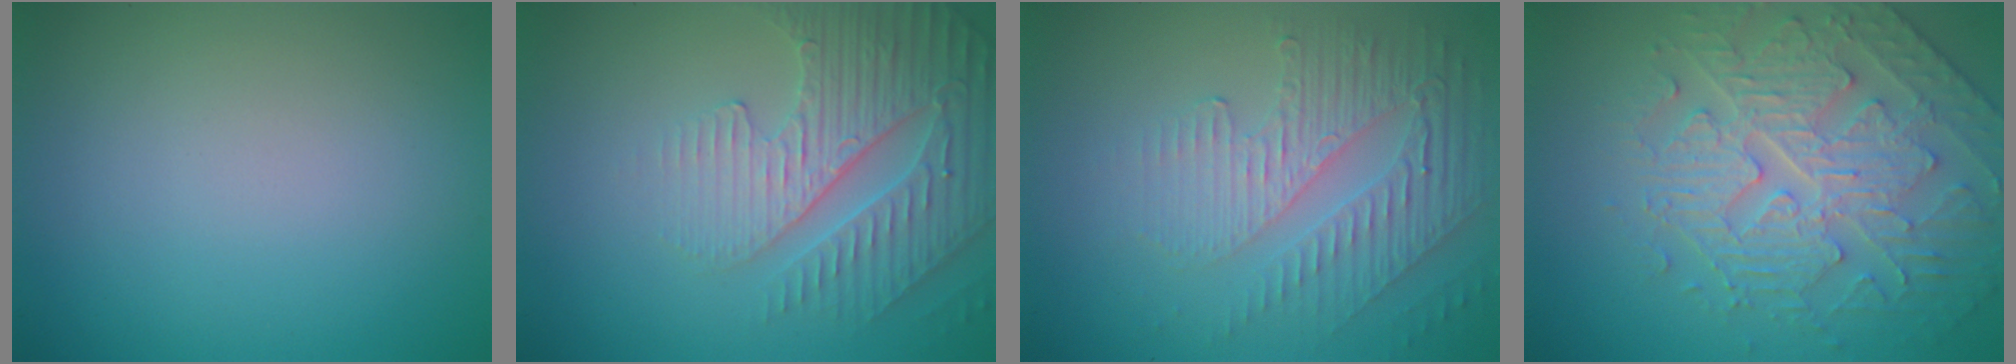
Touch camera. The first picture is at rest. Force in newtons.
{"total": 4.6, "press": 4.1, "slide": 2.0}
{"total": 5.5, "press": 3.3, "slide": 4.4}
{"total": 4.6, "press": 4.6, "slide": 0.1}